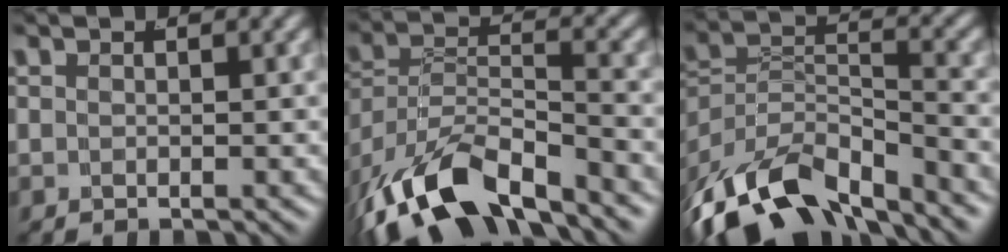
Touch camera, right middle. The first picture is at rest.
{"total": 9.5, "force": [-6.3, 4.6, 5.4], "torque": [-0.117, -0.042, -0.088]}
{"total": 12.5, "force": [-7.8, 7.1, 6.6], "torque": [-0.132, -0.056, -0.106]}